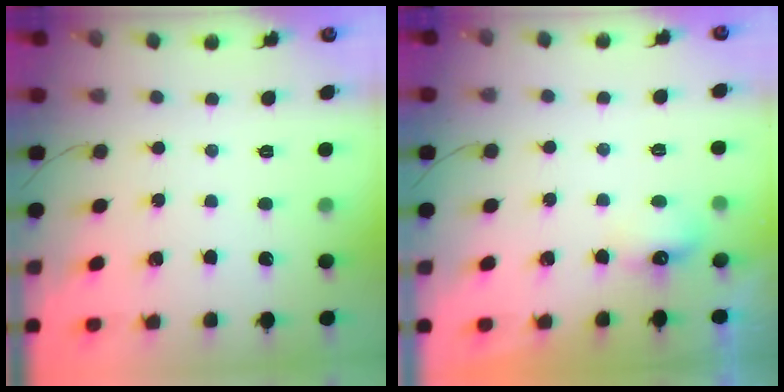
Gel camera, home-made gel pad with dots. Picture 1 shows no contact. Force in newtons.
{"total": 4.3, "press": 4.2, "slide": 1.2}